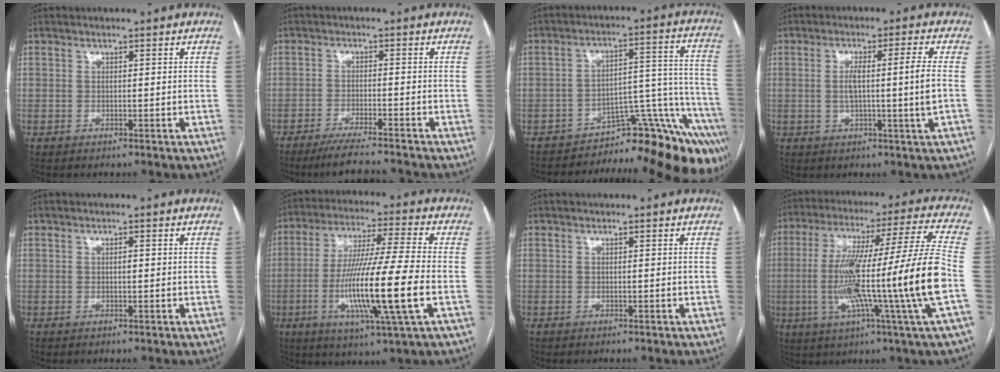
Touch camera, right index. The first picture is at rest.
{"total": 7.5, "force": [-6.9, -0.2, 2.9], "torque": [-0.040, -0.016, -0.113]}
{"total": 15.9, "force": [-14.4, 4.0, 5.4], "torque": [0.025, 0.079, -0.183]}
{"total": 7.0, "force": [-0.5, -1.3, 6.8], "torque": [-0.124, 0.001, -0.005]}
{"total": 0.7, "force": [0.1, 0.2, 0.7], "torque": [-0.013, 0.000, 0.002]}
{"total": 16.8, "force": [-4.0, -0.3, 16.3], "torque": [-0.314, -0.017, -0.077]}
{"total": 0.0}
{"total": 22.4, "force": [-4.3, -2.0, 21.9], "torque": [-0.353, -0.010, -0.092]}